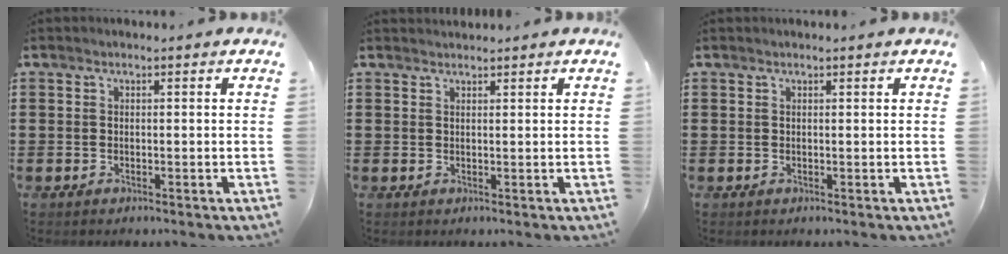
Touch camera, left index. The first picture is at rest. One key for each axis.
{"total": 1.0, "fx": 1.0, "fy": 0.1, "fz": 0.1, "tx": -0.003, "ty": -0.001, "tz": 0.019}
{"total": 0.0}